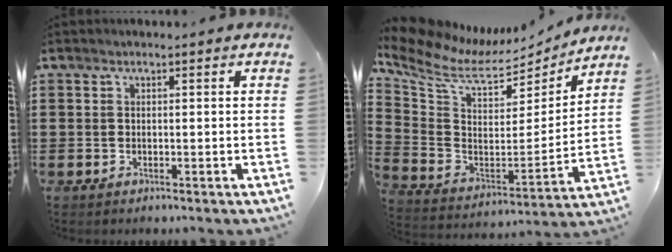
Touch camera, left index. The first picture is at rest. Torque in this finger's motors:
{"motor_torque": [2.14, 0.00, 0.56, 0.11]}